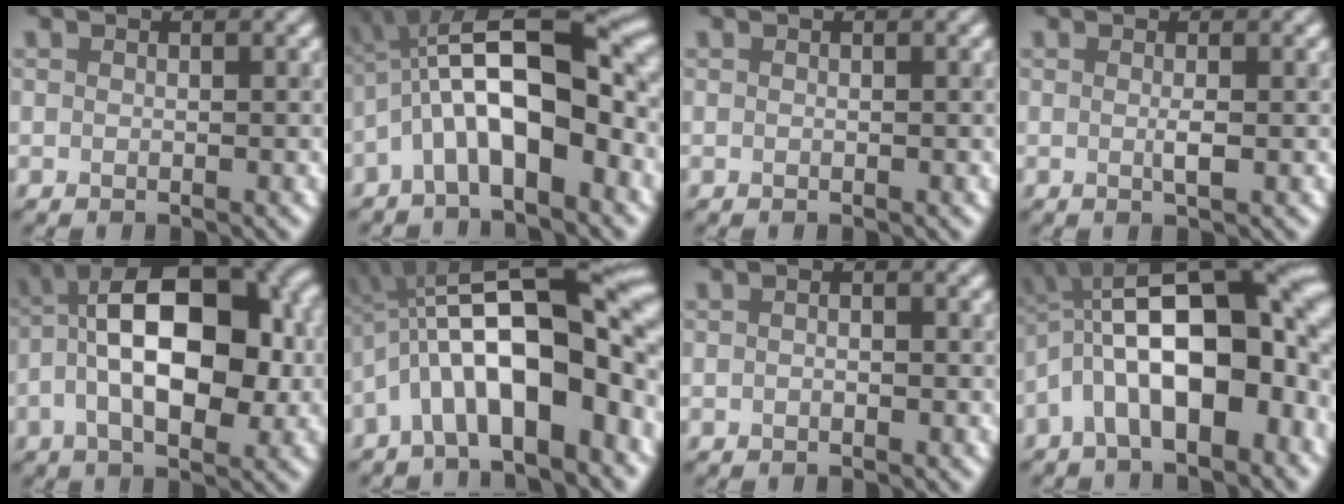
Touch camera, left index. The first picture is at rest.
{"total": 11.7, "force": [-1.9, 4.2, 10.7], "torque": [-0.181, 0.030, -0.042]}
{"total": 0.0}
{"total": 1.2, "force": [0.0, 0.2, 1.2], "torque": [-0.023, -0.002, -0.002]}
{"total": 15.5, "force": [0.2, 7.8, 13.4], "torque": [-0.187, 0.034, -0.005]}
{"total": 14.6, "force": [-3.0, 5.3, 13.3], "torque": [-0.195, 0.027, -0.054]}
{"total": 1.1, "force": [-0.2, 0.5, 0.9], "torque": [-0.011, -0.004, -0.013]}
{"total": 16.0, "force": [-1.4, 7.5, 14.0], "torque": [-0.205, 0.031, -0.020]}